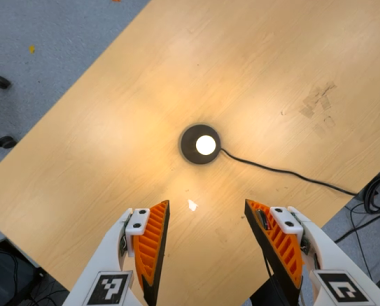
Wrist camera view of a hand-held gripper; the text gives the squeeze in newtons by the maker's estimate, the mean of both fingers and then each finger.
{"total": 0.0}